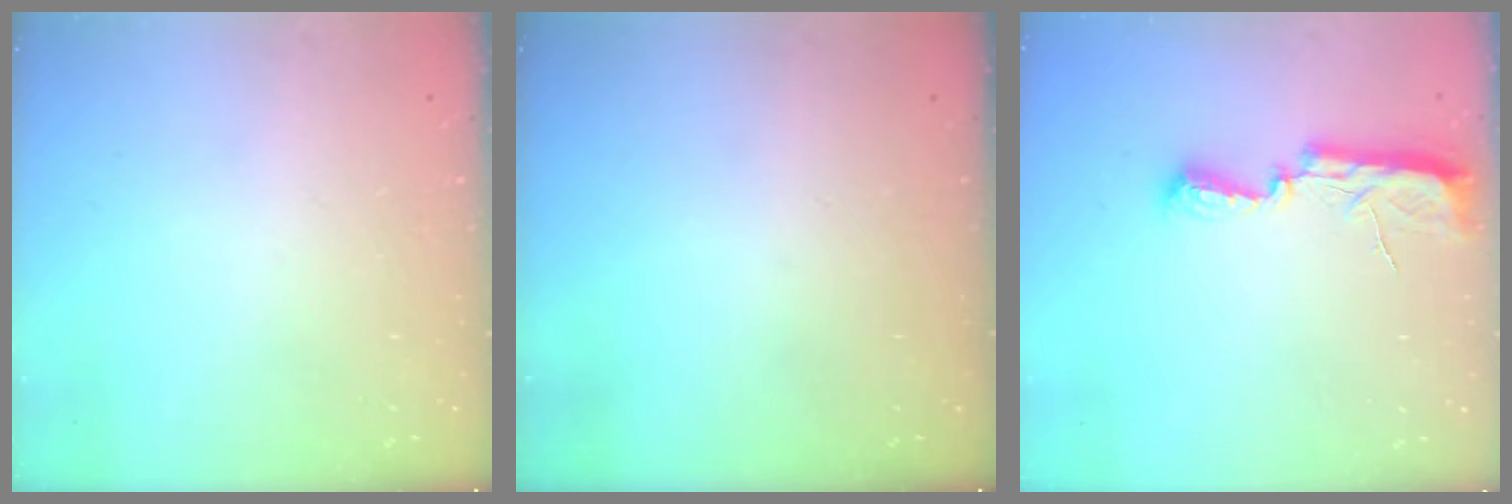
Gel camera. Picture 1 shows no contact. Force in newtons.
{"total": 0.0}
{"total": 10.5, "press": 9.1, "slide": 5.2}